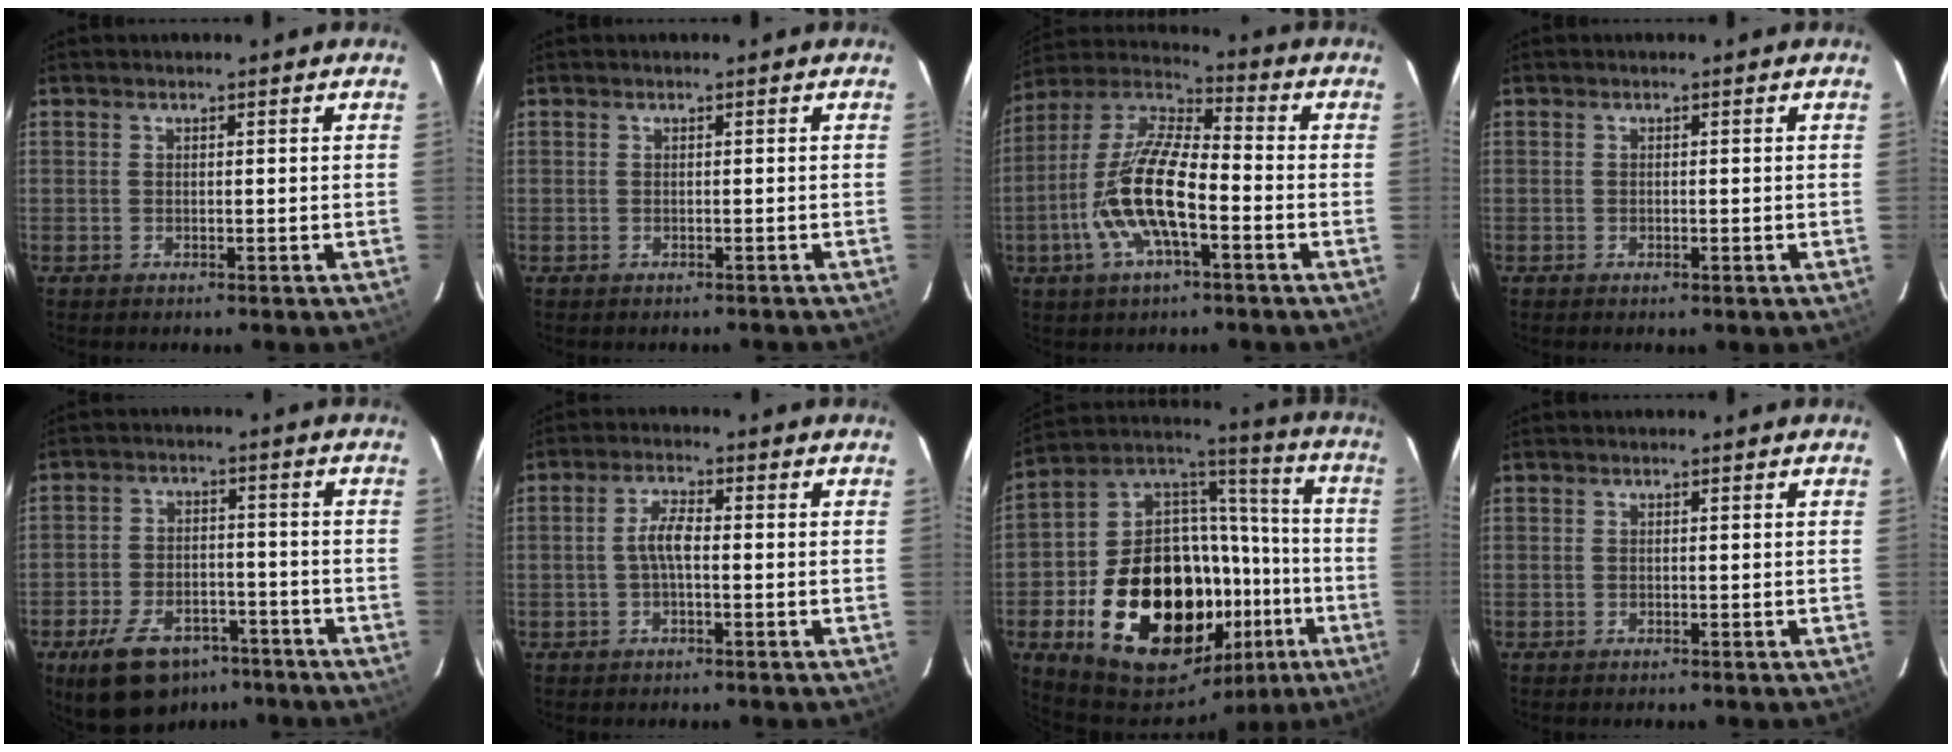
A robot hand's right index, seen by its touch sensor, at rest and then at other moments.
{"total": 0.6, "force": [-0.5, 0.4, 0.0], "torque": [-0.002, 0.003, -0.003]}
{"total": 15.4, "force": [-4.9, 4.9, 13.8], "torque": [-0.278, -0.002, -0.100]}
{"total": 0.6, "force": [-0.3, 0.3, 0.4], "torque": [-0.006, -0.001, -0.006]}
{"total": 13.8, "force": [-9.0, 7.5, 7.2], "torque": [-0.160, 0.004, -0.138]}
{"total": 3.7, "force": [-0.5, 1.1, 3.5], "torque": [-0.073, 0.010, -0.011]}
{"total": 33.6, "force": [-12.1, 21.5, 22.8], "torque": [-0.398, 0.041, -0.164]}
{"total": 0.0}